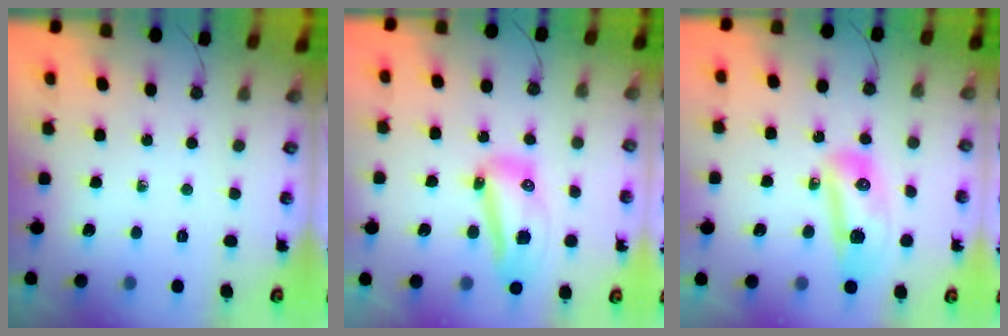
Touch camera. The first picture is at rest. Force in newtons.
{"total": 15.3, "press": 13.8, "slide": 6.6}
{"total": 10.8, "press": 10.7, "slide": 1.2}